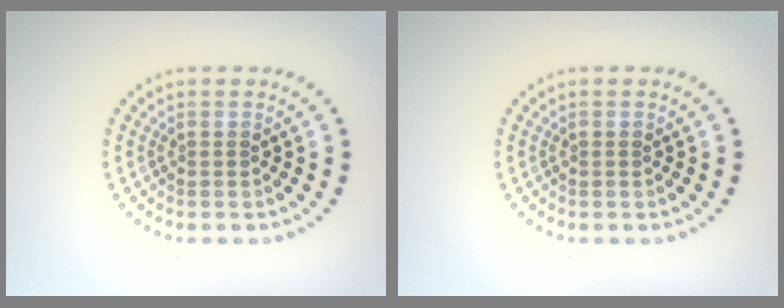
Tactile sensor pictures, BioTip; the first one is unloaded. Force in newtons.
{"total": 0.5, "press": 0.5, "slide": 0.1}